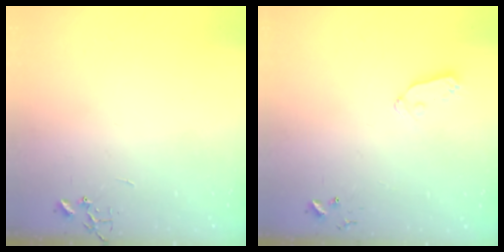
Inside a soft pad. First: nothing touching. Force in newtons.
{"total": 6.0, "press": 6.0, "slide": 0.5}